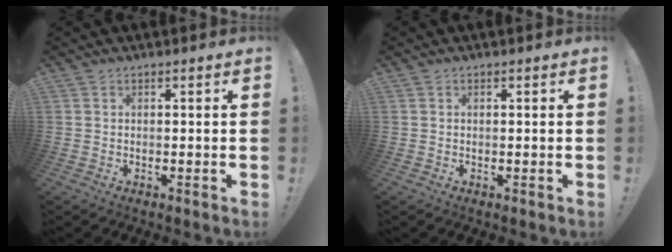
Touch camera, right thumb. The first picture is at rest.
{"total": 0.0}